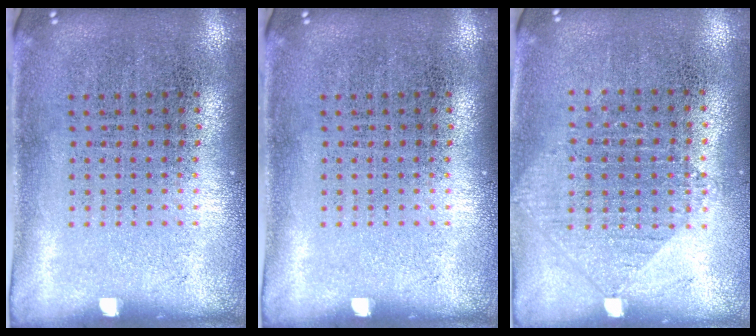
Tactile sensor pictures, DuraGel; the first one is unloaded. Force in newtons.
{"total": 0.0}
{"total": 0.9, "press": 0.8, "slide": 0.3}